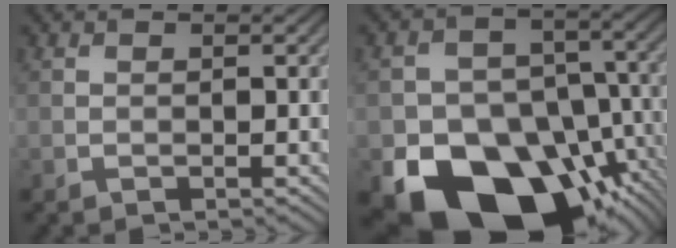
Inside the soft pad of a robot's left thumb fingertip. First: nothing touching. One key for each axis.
{"total": 19.0, "fx": -9.4, "fy": 13.1, "fz": 9.9, "tx": -0.159, "ty": -0.035, "tz": -0.153}